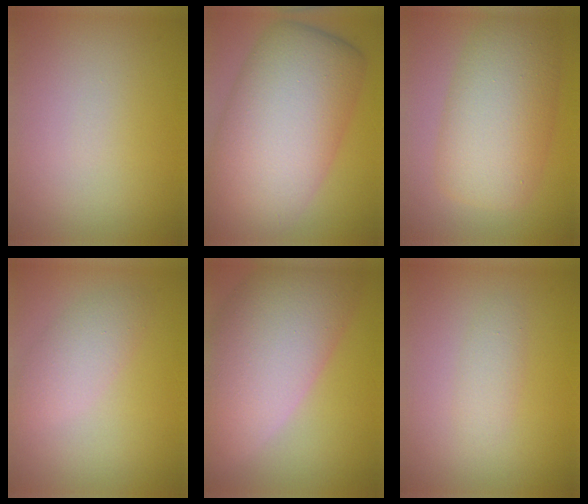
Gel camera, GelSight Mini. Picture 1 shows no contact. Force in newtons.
{"total": 13.5, "press": 13.5, "slide": 0.6}
{"total": 8.4, "press": 8.4, "slide": 0.2}
{"total": 2.6, "press": 2.6, "slide": 0.2}
{"total": 11.8, "press": 11.8, "slide": 1.0}
{"total": 1.4, "press": 1.4, "slide": 0.0}